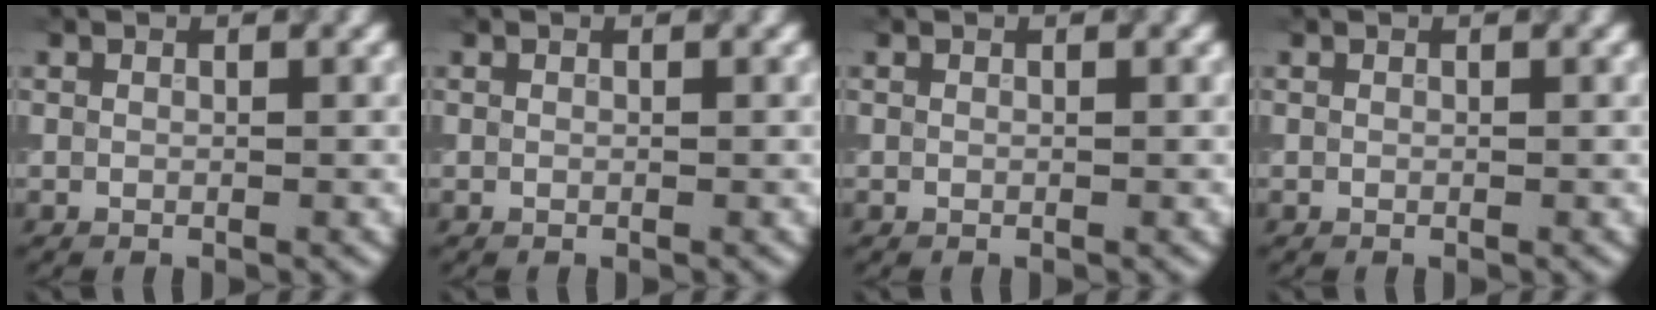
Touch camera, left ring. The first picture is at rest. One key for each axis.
{"total": 0.0}
{"total": 0.0}
{"total": 0.0}